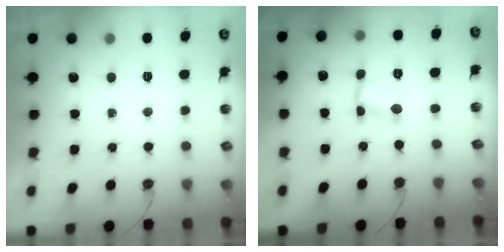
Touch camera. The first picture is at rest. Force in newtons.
{"total": 1.5, "press": 1.5, "slide": 0.2}